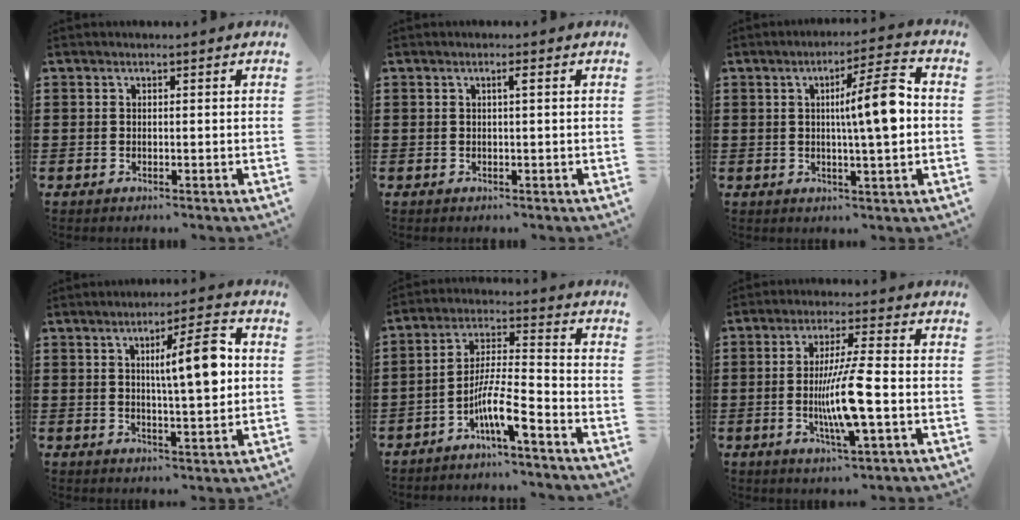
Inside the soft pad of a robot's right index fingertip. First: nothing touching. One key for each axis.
{"total": 1.2, "fx": 0.4, "fy": -0.1, "fz": 1.1, "tx": -0.020, "ty": 0.000, "tz": 0.005}
{"total": 8.7, "fx": 0.5, "fy": 0.9, "fz": 8.6, "tx": -0.140, "ty": -0.003, "tz": -0.002}
{"total": 9.0, "fx": 1.7, "fy": 1.8, "fz": 8.6, "tx": -0.140, "ty": -0.003, "tz": 0.020}
{"total": 8.5, "fx": -5.3, "fy": 1.0, "fz": 6.6, "tx": -0.135, "ty": -0.007, "tz": -0.102}
{"total": 9.2, "fx": -2.0, "fy": 0.7, "fz": 9.0, "tx": -0.177, "ty": -0.018, "tz": -0.042}